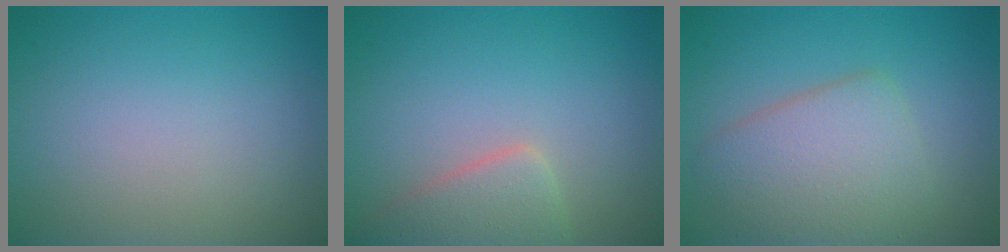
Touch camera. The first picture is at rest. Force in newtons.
{"total": 3.1, "press": 3.1, "slide": 0.4}
{"total": 5.3, "press": 5.2, "slide": 0.3}